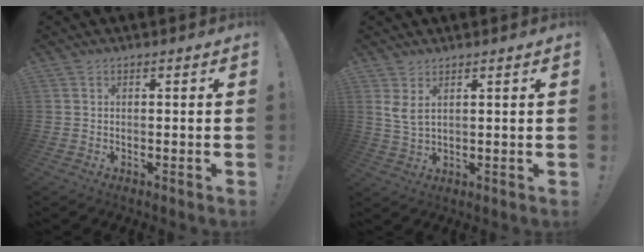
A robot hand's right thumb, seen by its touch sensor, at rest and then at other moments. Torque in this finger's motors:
{"motor_torque": [-0.33, 0.53, 0.49, 0.22, 0.01]}